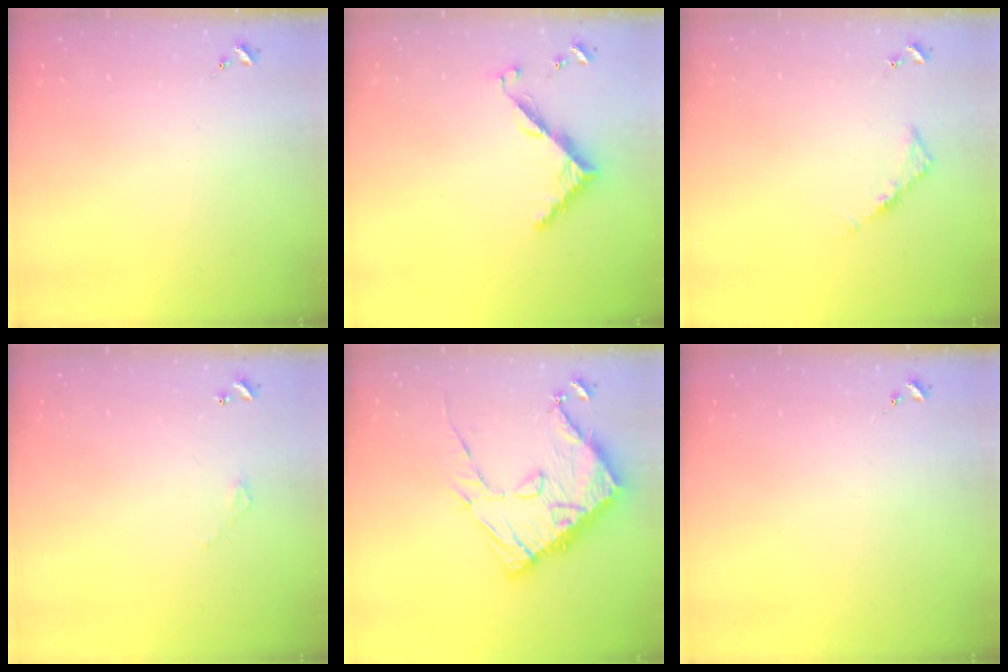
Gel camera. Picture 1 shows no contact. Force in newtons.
{"total": 7.7, "press": 7.7, "slide": 0.3}
{"total": 4.5, "press": 4.5, "slide": 0.4}
{"total": 2.8, "press": 2.8, "slide": 0.2}
{"total": 19.1, "press": 19.0, "slide": 1.6}
{"total": 0.0}